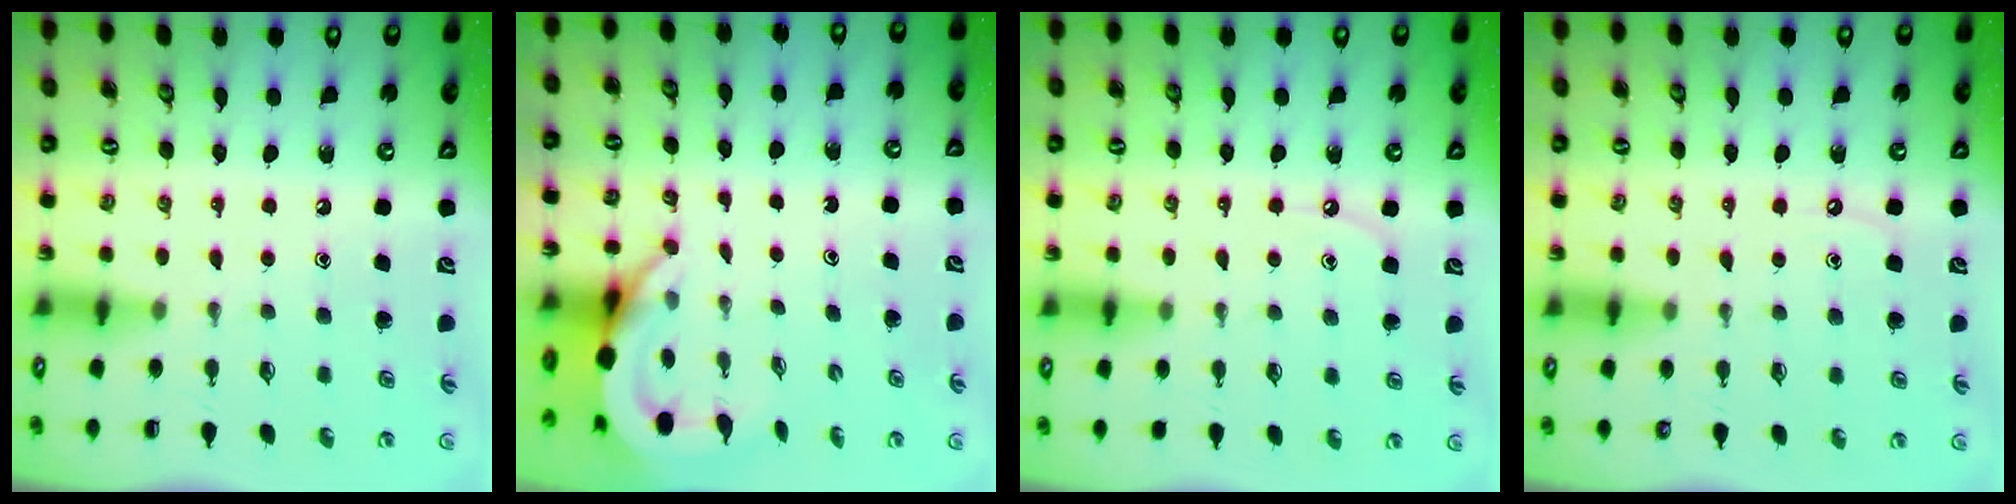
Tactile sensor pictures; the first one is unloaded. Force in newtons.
{"total": 6.1, "press": 6.1, "slide": 1.0}
{"total": 3.8, "press": 3.8, "slide": 0.5}
{"total": 3.5, "press": 3.4, "slide": 0.5}